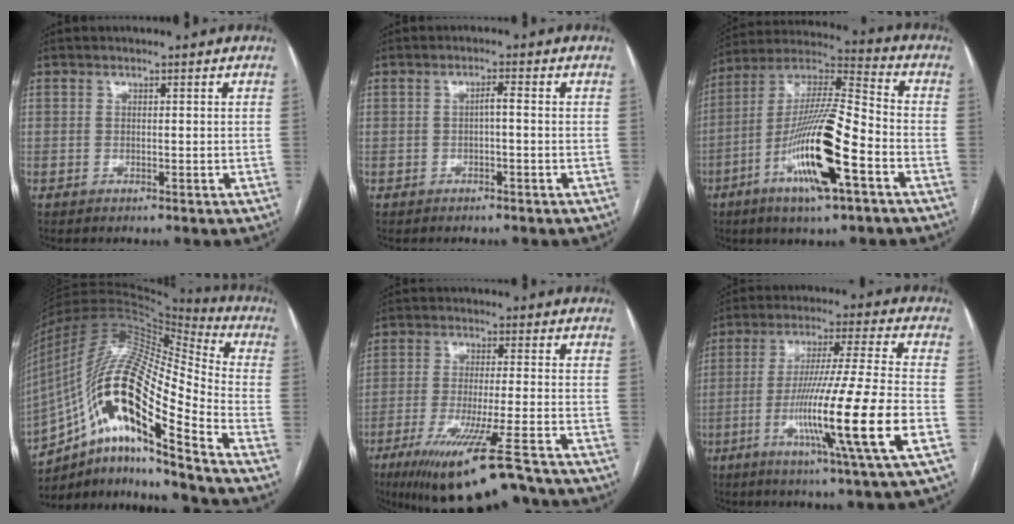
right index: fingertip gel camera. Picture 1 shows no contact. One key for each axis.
{"total": 1.4, "fx": -0.3, "fy": 0.1, "fz": 1.4, "tx": -0.021, "ty": 0.004, "tz": -0.005}
{"total": 18.0, "fx": -6.9, "fy": 2.1, "fz": 16.5, "tx": -0.320, "ty": -0.009, "tz": -0.125}
{"total": 23.1, "fx": -11.4, "fy": 4.0, "fz": 19.7, "tx": -0.387, "ty": 0.006, "tz": -0.201}
{"total": 16.5, "fx": -11.8, "fy": 1.3, "fz": 11.5, "tx": -0.179, "ty": -0.045, "tz": -0.187}
{"total": 18.8, "fx": -5.8, "fy": -1.6, "fz": 17.8, "tx": -0.323, "ty": -0.024, "tz": -0.107}